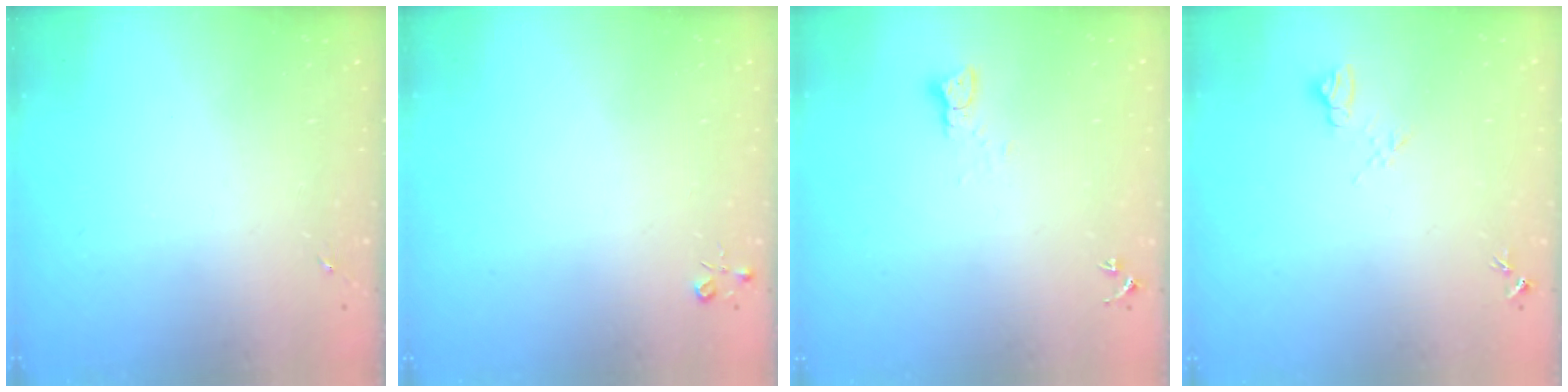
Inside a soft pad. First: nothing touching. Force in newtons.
{"total": 3.0, "press": 3.0, "slide": 0.4}
{"total": 3.3, "press": 3.3, "slide": 0.1}
{"total": 7.1, "press": 7.1, "slide": 0.7}